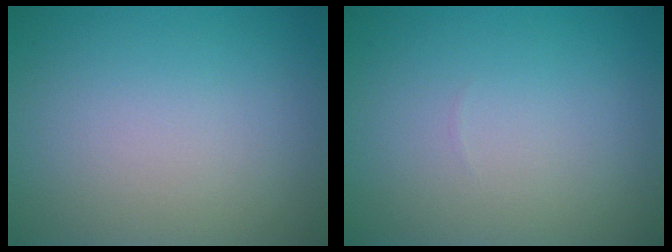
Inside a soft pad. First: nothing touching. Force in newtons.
{"total": 0.0}